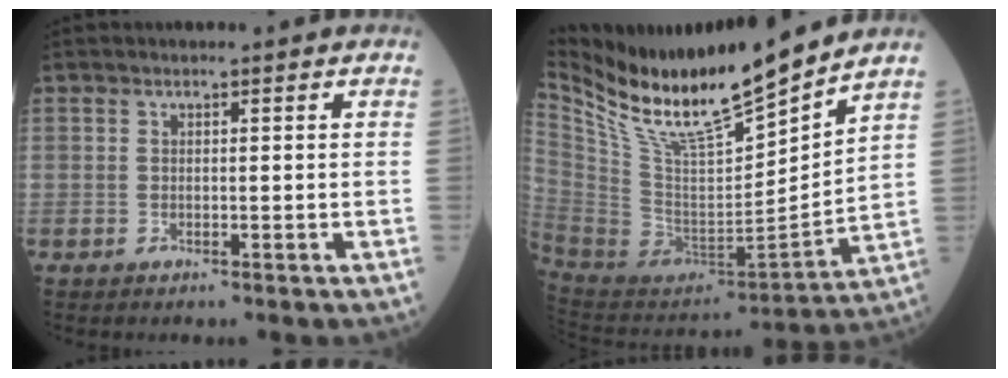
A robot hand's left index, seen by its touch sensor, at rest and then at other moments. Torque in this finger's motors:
{"motor_torque": [0.15, -0.30, 0.23, 0.07]}